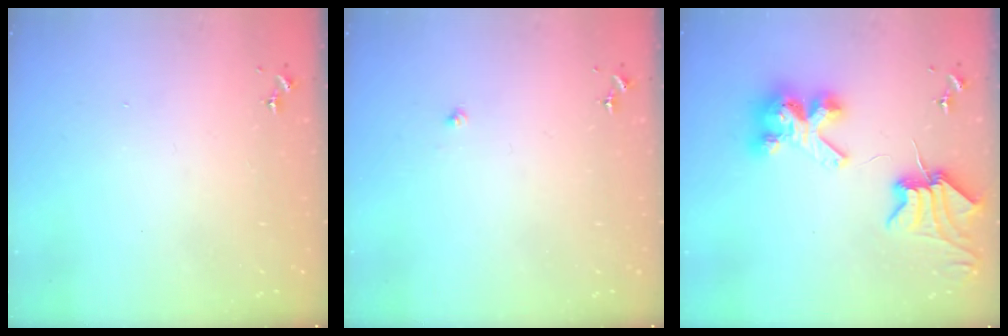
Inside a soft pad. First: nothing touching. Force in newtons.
{"total": 2.0, "press": 2.0, "slide": 0.2}
{"total": 10.3, "press": 10.2, "slide": 1.4}